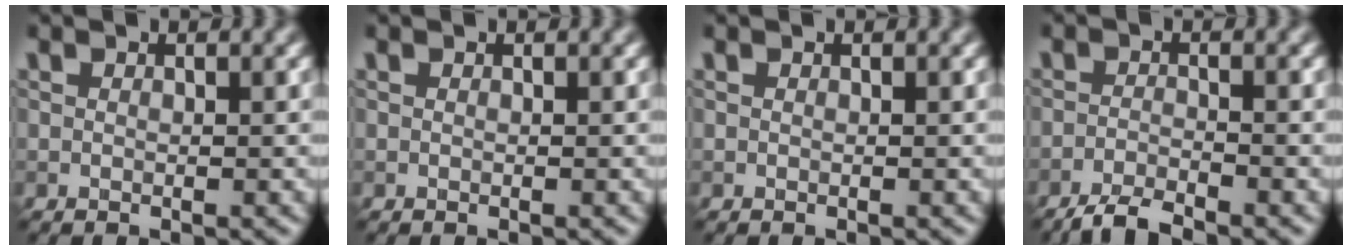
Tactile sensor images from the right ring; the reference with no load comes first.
{"total": 0.0}
{"total": 0.0}
{"total": 2.9, "force": [-2.6, 0.0, 1.2], "torque": [-0.029, 0.002, -0.055]}